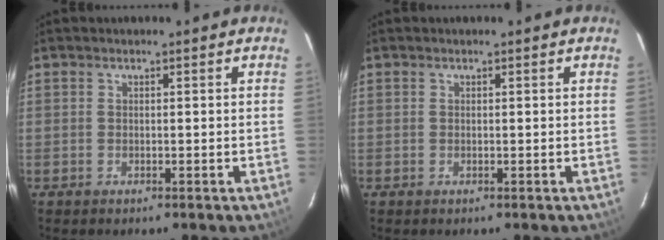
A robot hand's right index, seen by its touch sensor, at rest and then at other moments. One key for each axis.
{"total": 0.0}